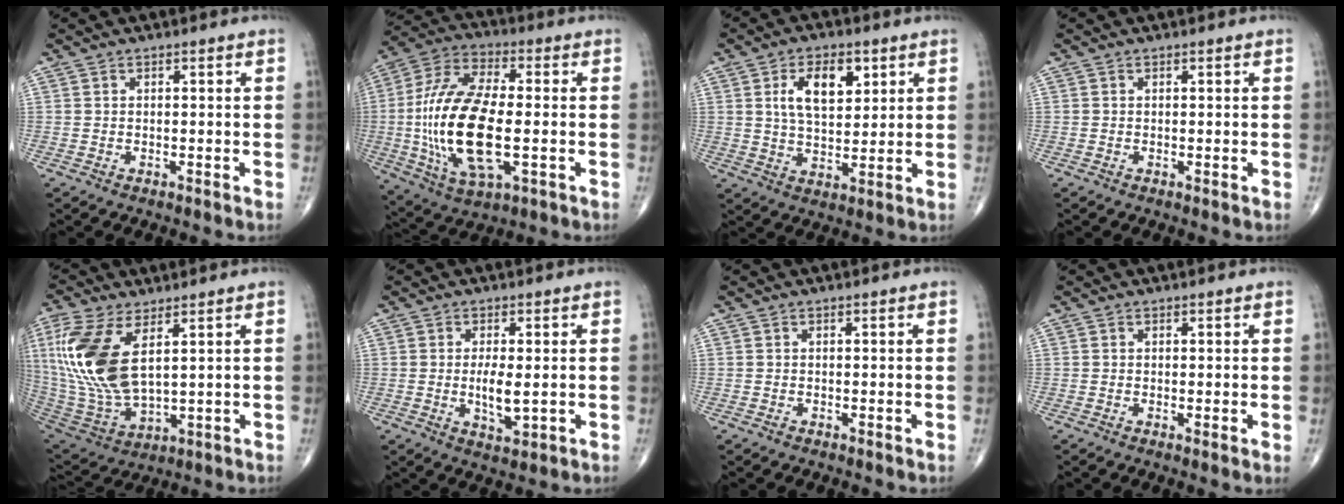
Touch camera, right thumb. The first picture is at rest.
{"total": 21.8, "force": [-2.2, 9.5, 19.5], "torque": [-0.405, 0.005, -0.035]}
{"total": 9.9, "force": [3.6, 5.4, 7.5], "torque": [-0.105, -0.013, 0.064]}
{"total": 0.0}
{"total": 18.6, "force": [5.5, 8.8, 15.4], "torque": [-0.347, -0.024, 0.117]}
{"total": 5.2, "force": [-0.2, 1.9, 4.9], "torque": [-0.089, -0.013, 0.000]}
{"total": 0.0}
{"total": 1.1, "force": [0.2, 0.2, 1.1], "torque": [-0.021, -0.005, 0.000]}